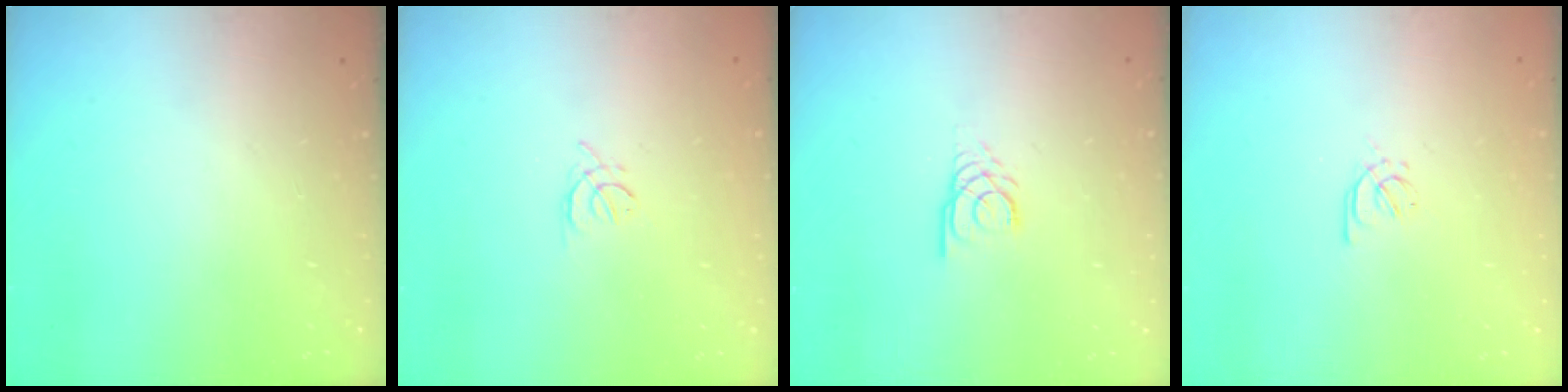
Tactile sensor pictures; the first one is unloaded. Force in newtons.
{"total": 2.4, "press": 2.3, "slide": 0.6}
{"total": 3.2, "press": 3.2, "slide": 0.2}
{"total": 2.4, "press": 2.3, "slide": 0.6}